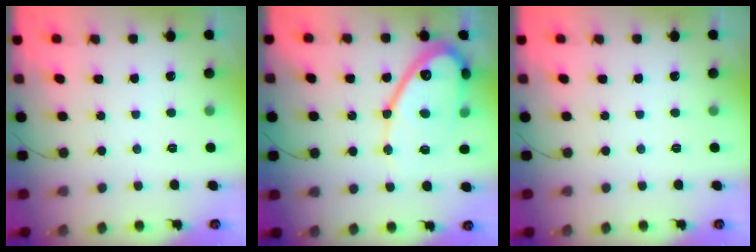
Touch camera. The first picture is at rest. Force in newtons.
{"total": 16.1, "press": 16.1, "slide": 1.5}
{"total": 0.0}